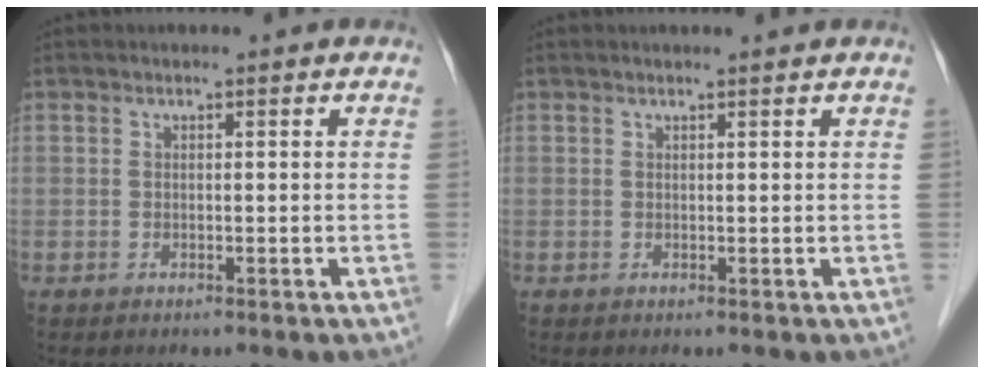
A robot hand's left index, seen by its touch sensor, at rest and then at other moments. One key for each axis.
{"total": 1.4, "fx": 1.3, "fy": -0.2, "fz": 0.5, "tx": -0.010, "ty": 0.004, "tz": 0.020}